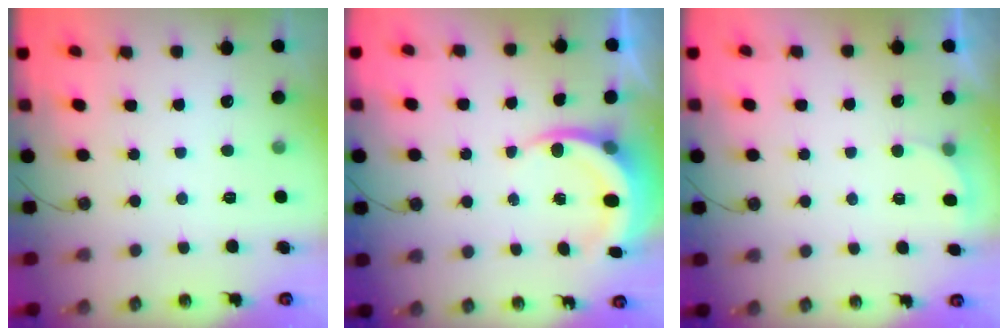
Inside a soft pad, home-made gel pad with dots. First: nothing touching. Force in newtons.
{"total": 5.7, "press": 5.7, "slide": 0.4}
{"total": 2.2, "press": 2.0, "slide": 1.0}